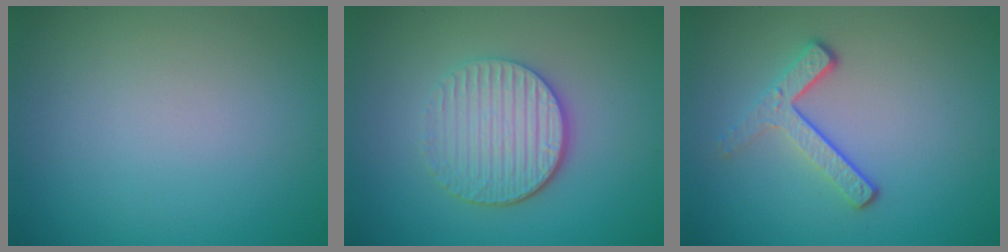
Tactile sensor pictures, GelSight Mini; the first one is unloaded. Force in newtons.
{"total": 4.5, "press": 3.6, "slide": 2.8}
{"total": 3.3, "press": 2.3, "slide": 2.3}